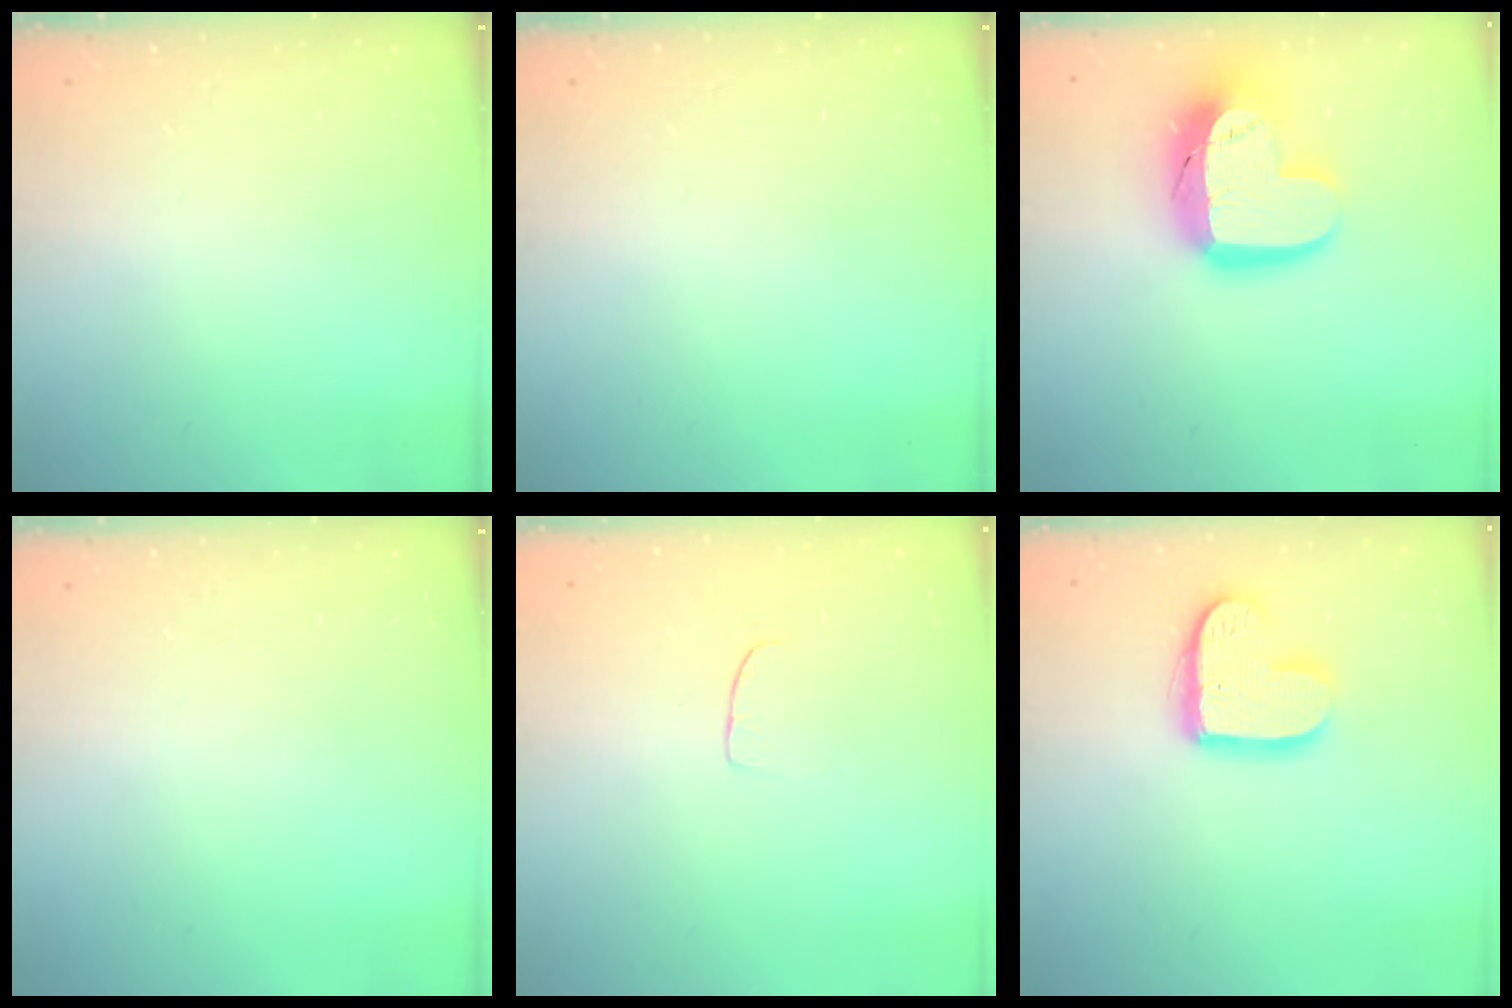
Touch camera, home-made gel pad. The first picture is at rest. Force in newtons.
{"total": 0.0}
{"total": 17.0, "press": 17.0, "slide": 1.3}
{"total": 0.0}
{"total": 5.4, "press": 5.3, "slide": 0.4}
{"total": 13.0, "press": 13.0, "slide": 0.8}